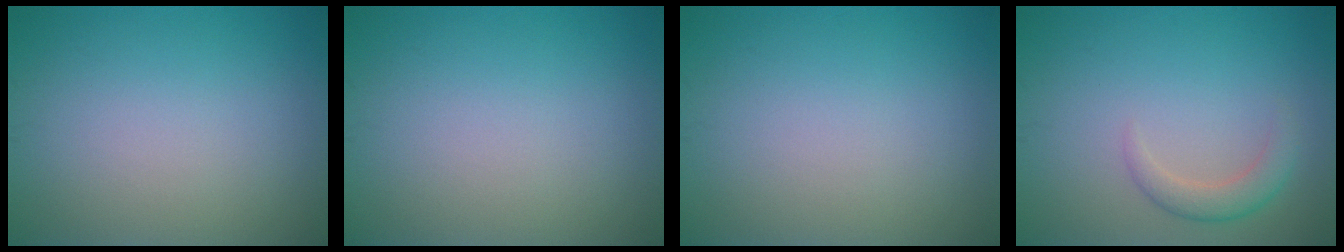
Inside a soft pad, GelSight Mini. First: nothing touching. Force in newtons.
{"total": 0.0}
{"total": 0.0}
{"total": 2.2, "press": 2.2, "slide": 0.1}